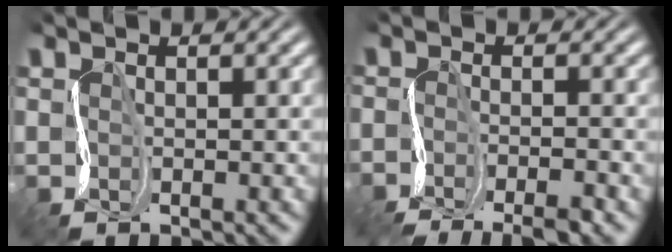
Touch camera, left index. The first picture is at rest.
{"total": 4.5, "force": [-3.6, 0.5, 2.6], "torque": [-0.037, -0.007, -0.069]}